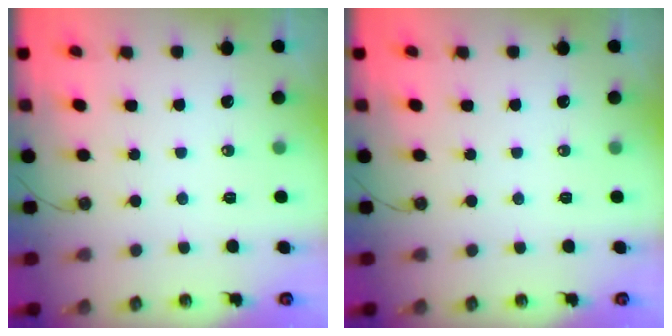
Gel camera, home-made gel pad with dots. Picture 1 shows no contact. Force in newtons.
{"total": 0.0}